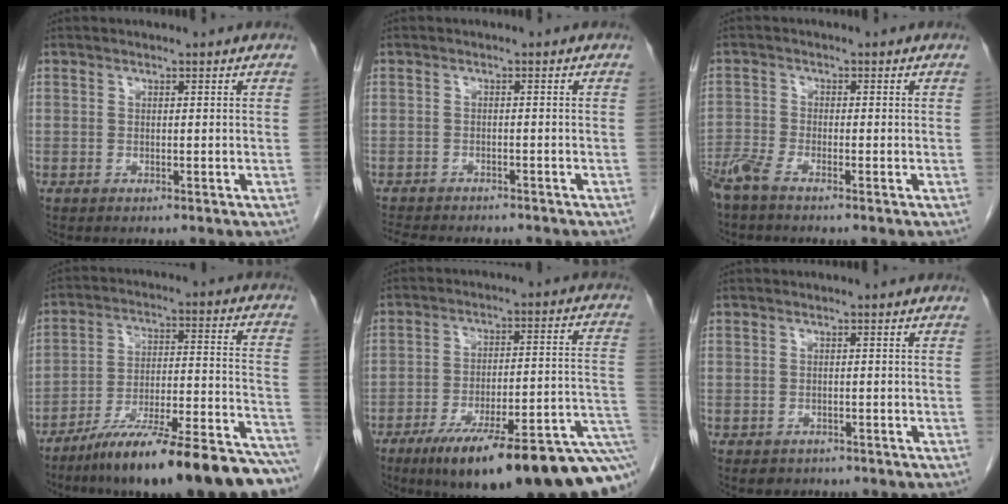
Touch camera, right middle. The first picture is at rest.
{"total": 9.5, "force": [-8.4, 2.6, 3.6], "torque": [-0.062, -0.003, -0.114]}
{"total": 3.6, "force": [-3.0, 0.0, 2.0], "torque": [-0.048, -0.007, -0.068]}
{"total": 24.2, "force": [-19.6, 2.5, 14.0], "torque": [-0.142, 0.021, -0.301]}
{"total": 23.6, "force": [-15.7, 3.2, 17.4], "torque": [-0.168, 0.011, -0.234]}
{"total": 1.9, "force": [-1.4, 1.4, 0.3], "torque": [-0.008, 0.002, -0.016]}